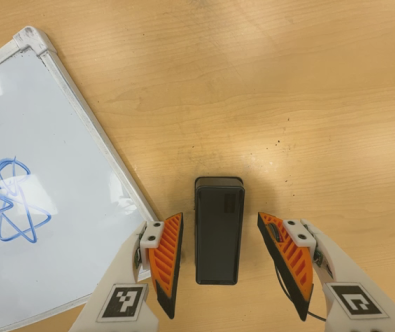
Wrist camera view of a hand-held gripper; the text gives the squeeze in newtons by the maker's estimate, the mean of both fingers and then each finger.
{"total": 0.0}